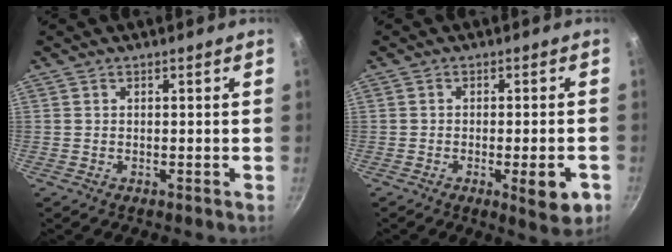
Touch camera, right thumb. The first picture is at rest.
{"total": 7.2, "force": [-2.8, 1.8, 6.4], "torque": [-0.070, 0.002, -0.034]}